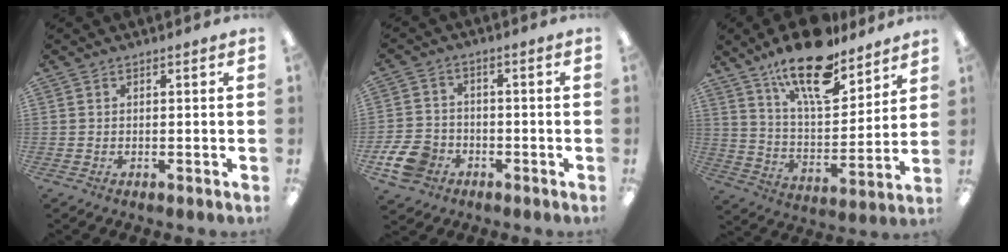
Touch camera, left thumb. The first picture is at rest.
{"total": 8.5, "force": [-3.9, 6.4, 4.0], "torque": [-0.098, 0.024, -0.072]}
{"total": 18.9, "force": [14.0, 6.9, 10.7], "torque": [-0.178, -0.079, 0.237]}